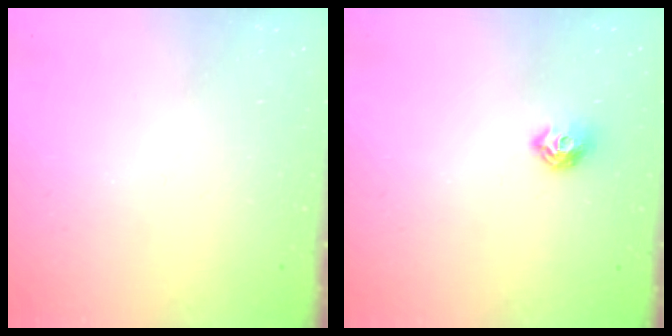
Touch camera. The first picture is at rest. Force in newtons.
{"total": 7.5, "press": 7.4, "slide": 1.0}